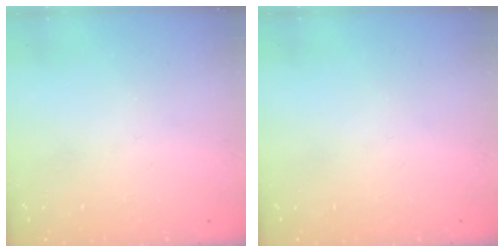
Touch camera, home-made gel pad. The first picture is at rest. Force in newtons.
{"total": 0.0}